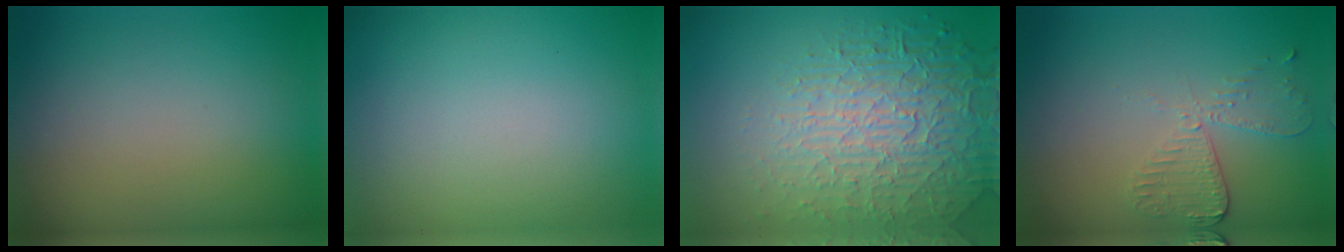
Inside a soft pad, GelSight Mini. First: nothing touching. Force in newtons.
{"total": 0.0}
{"total": 7.4, "press": 5.3, "slide": 5.1}
{"total": 2.9, "press": 2.6, "slide": 1.3}